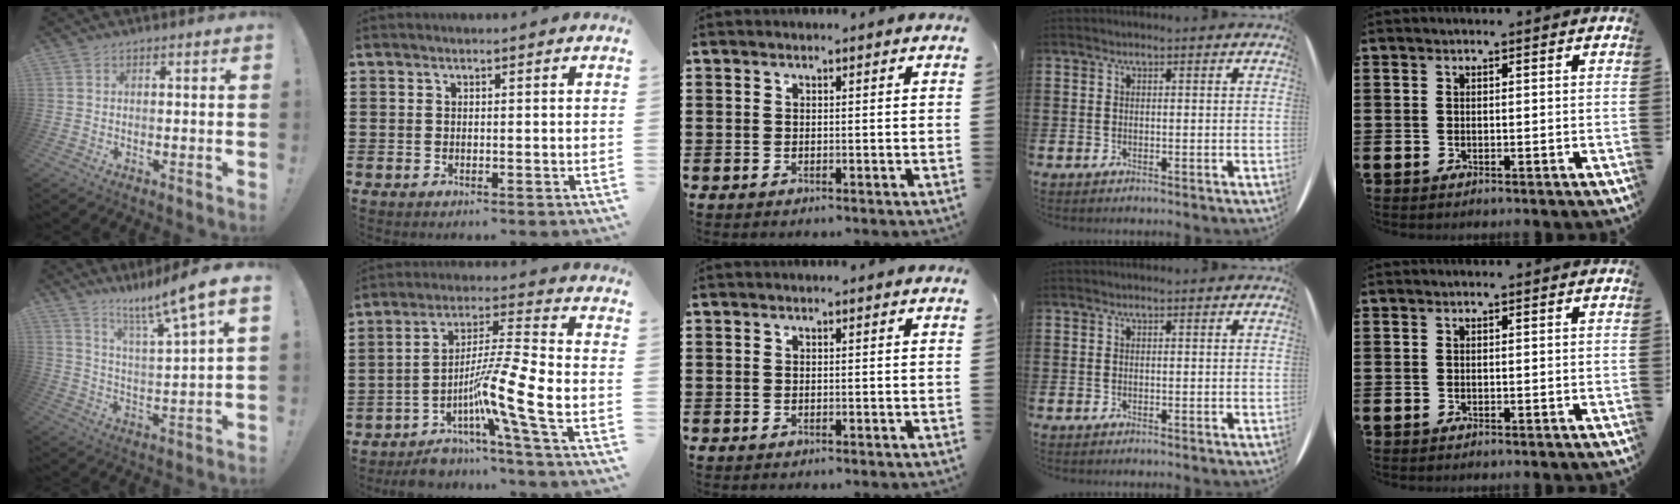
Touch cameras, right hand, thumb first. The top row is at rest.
{"thumb": {"total": 11.6, "force": [8.5, -0.3, 7.8], "torque": [-0.140, -0.062, 0.131]}, "index": {"total": 11.8, "force": [-5.0, 1.1, 10.6], "torque": [-0.200, -0.010, -0.097]}}